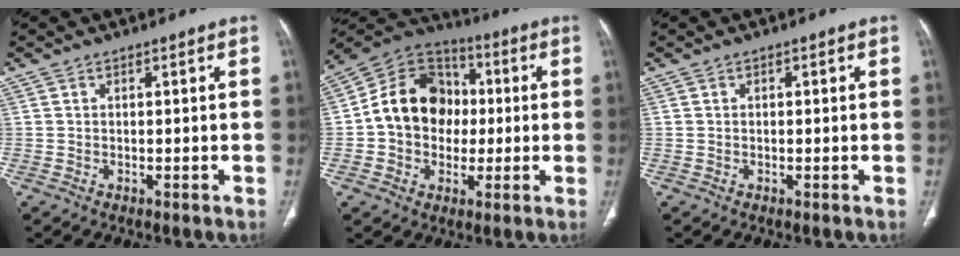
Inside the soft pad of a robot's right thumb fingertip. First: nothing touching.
{"total": 16.0, "force": [0.1, 13.1, 9.1], "torque": [-0.114, 0.032, -0.008]}
{"total": 0.7, "force": [0.2, 0.4, 0.6], "torque": [-0.008, 0.001, 0.002]}